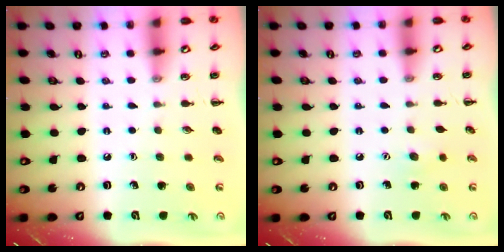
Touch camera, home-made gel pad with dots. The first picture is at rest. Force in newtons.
{"total": 4.8, "press": 4.7, "slide": 1.2}